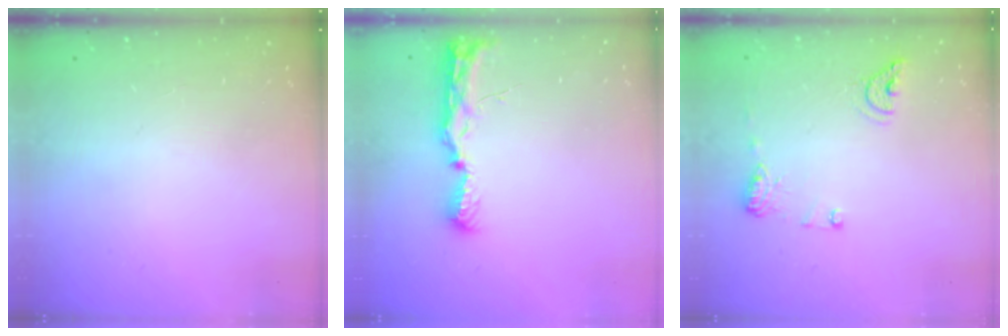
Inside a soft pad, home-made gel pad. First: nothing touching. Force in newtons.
{"total": 9.6, "press": 9.3, "slide": 2.4}
{"total": 9.1, "press": 9.1, "slide": 1.1}